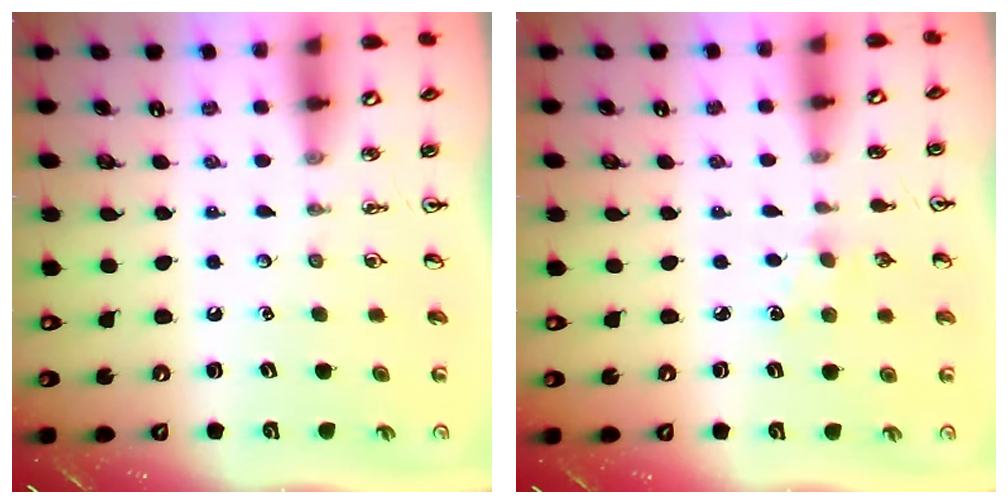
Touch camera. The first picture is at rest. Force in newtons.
{"total": 2.9, "press": 2.9, "slide": 0.4}